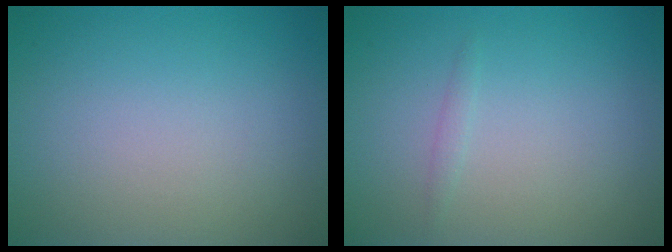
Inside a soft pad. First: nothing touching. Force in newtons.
{"total": 0.5, "press": 0.5, "slide": 0.0}